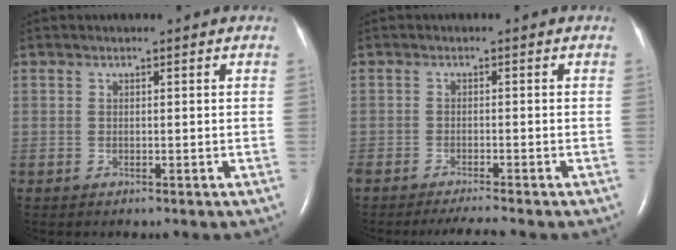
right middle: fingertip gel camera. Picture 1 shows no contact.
{"total": 3.7, "force": [-3.2, -0.5, 1.7], "torque": [-0.029, -0.011, -0.054]}